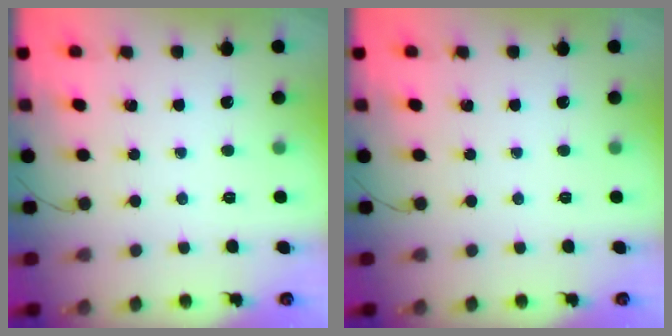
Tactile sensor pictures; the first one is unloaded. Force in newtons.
{"total": 0.0}